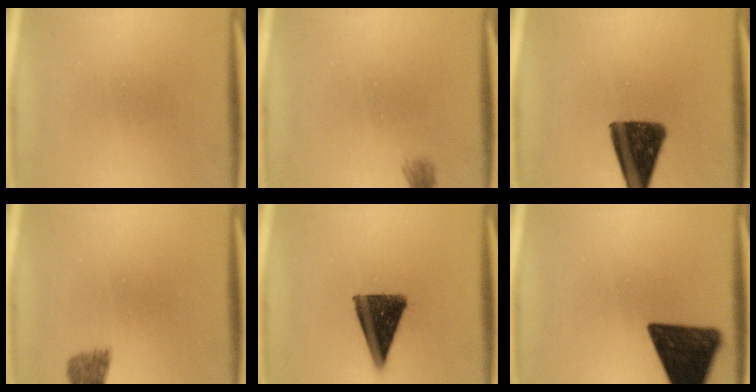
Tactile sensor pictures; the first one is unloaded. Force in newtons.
{"total": 1.9}
{"total": 13.4}
{"total": 1.9}
{"total": 12.2}
{"total": 14.3}